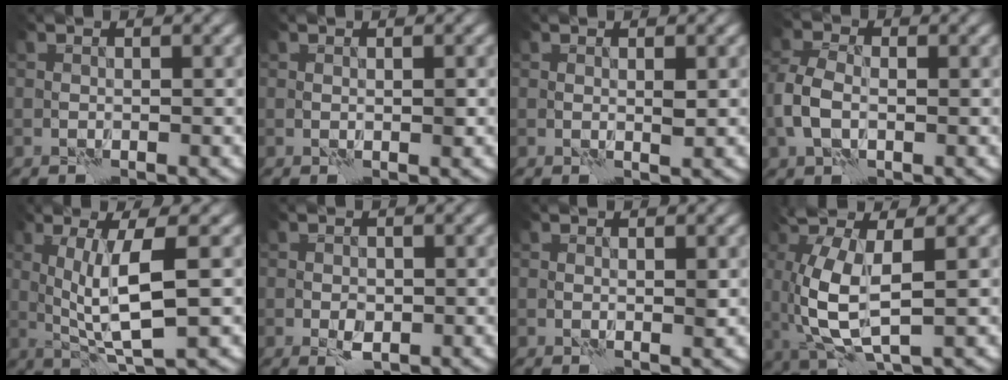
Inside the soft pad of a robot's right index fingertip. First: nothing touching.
{"total": 0.6, "force": [0.2, 0.3, 0.5], "torque": [-0.006, -0.003, 0.004]}
{"total": 0.9, "force": [0.4, 0.3, 0.8], "torque": [-0.011, -0.005, 0.008]}
{"total": 3.3, "force": [-0.5, 2.2, 2.5], "torque": [-0.062, 0.001, -0.019]}
{"total": 5.9, "force": [0.9, 1.0, 5.7], "torque": [-0.100, -0.006, 0.022]}
{"total": 1.4, "force": [-0.3, 0.9, 1.1], "torque": [-0.015, -0.004, -0.004]}
{"total": 0.7, "force": [0.3, 0.3, 0.6], "torque": [-0.006, -0.005, 0.007]}
{"total": 7.0, "force": [0.5, 2.3, 6.6], "torque": [-0.152, -0.001, 0.012]}